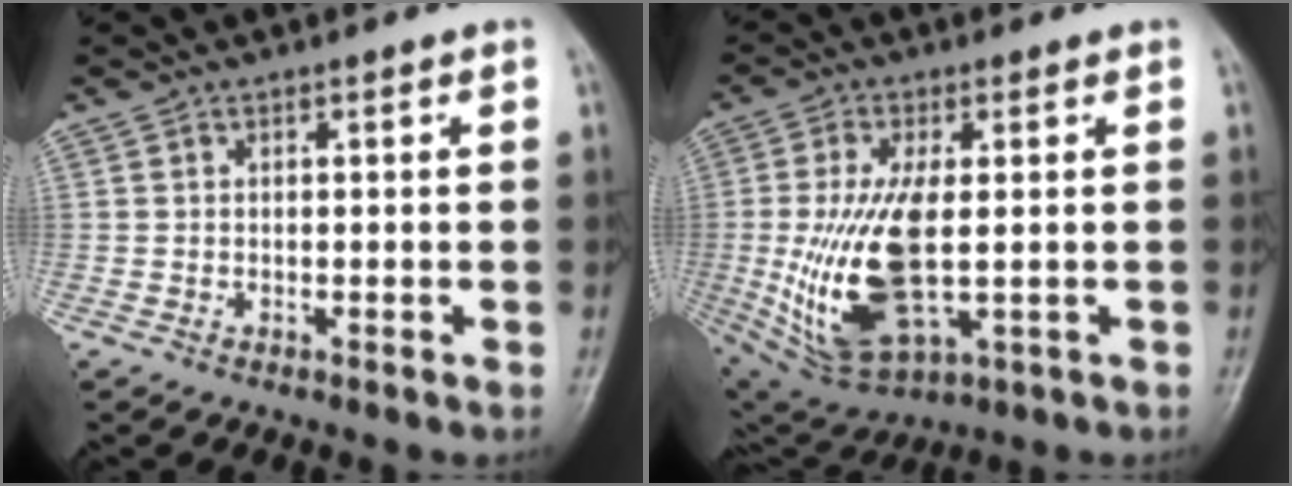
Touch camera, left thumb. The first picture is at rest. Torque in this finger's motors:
{"motor_torque": [1.91, 1.88, 2.17, -0.61, 0.76]}